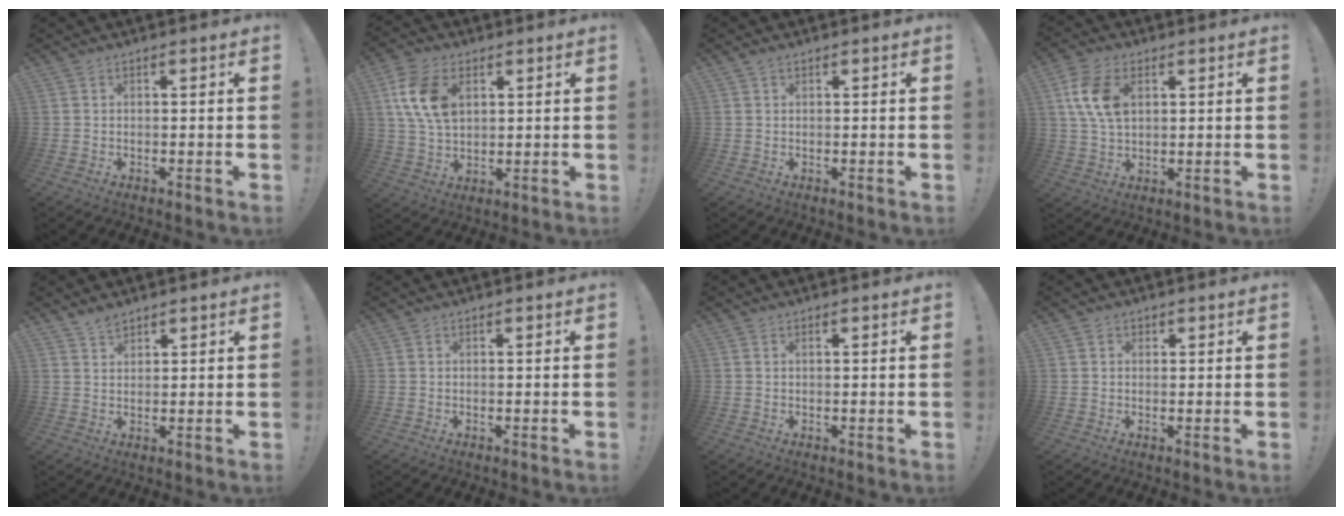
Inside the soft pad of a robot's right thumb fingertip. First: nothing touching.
{"total": 12.9, "force": [4.1, 8.4, 8.9], "torque": [-0.179, -0.001, 0.078]}
{"total": 1.0, "force": [0.7, 0.6, 0.5], "torque": [-0.006, 0.001, 0.012]}
{"total": 11.0, "force": [3.3, 7.0, 7.8], "torque": [-0.160, 0.004, 0.063]}
{"total": 3.1, "force": [2.7, 1.3, 0.9], "torque": [-0.008, -0.016, 0.048]}
{"total": 0.0}
{"total": 0.6, "force": [0.3, -0.1, 0.5], "torque": [-0.009, -0.001, 0.005]}
{"total": 1.1, "force": [0.6, 0.9, 0.3], "torque": [0.001, -0.001, 0.009]}